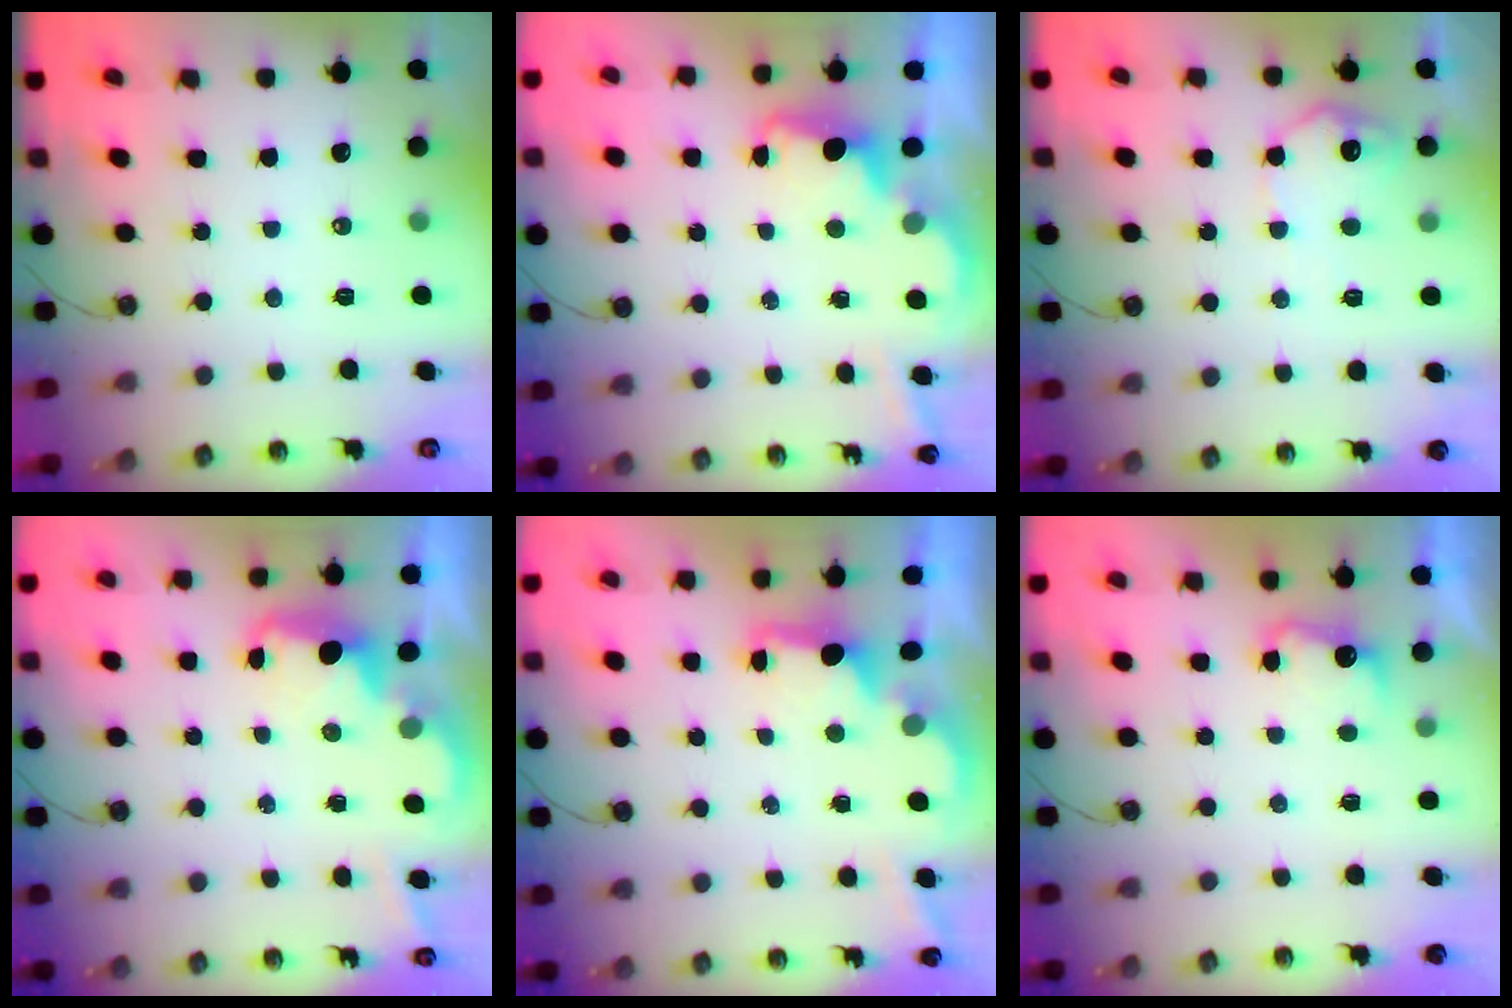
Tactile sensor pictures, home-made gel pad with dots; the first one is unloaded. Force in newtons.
{"total": 3.4, "press": 3.3, "slide": 0.8}
{"total": 10.0, "press": 10.0, "slide": 0.3}
{"total": 2.7, "press": 2.6, "slide": 0.4}
{"total": 1.9, "press": 1.8, "slide": 0.6}
{"total": 3.9, "press": 3.7, "slide": 1.1}